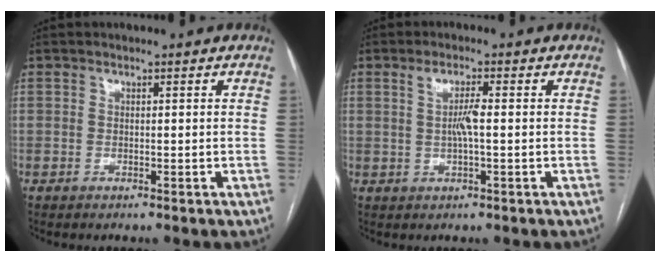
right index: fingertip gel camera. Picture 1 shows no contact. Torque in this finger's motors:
{"motor_torque": [0.23, 0.09, 0.08, 0.05]}